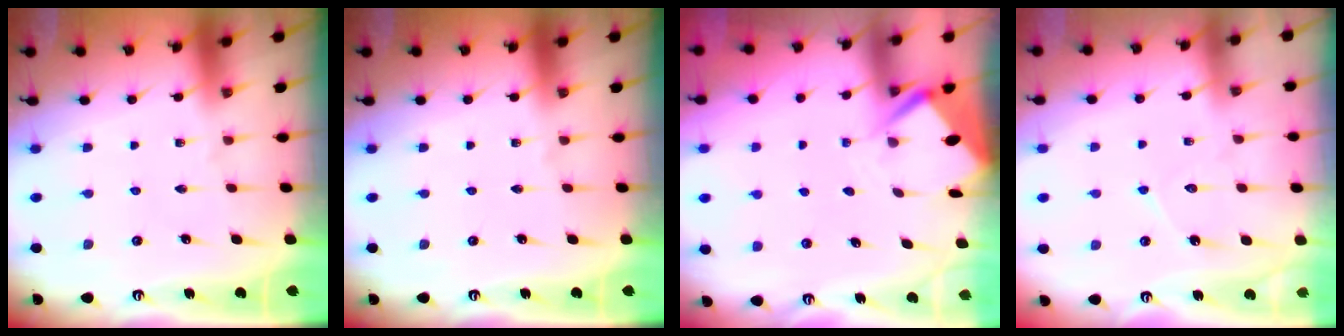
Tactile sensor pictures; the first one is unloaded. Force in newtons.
{"total": 0.0}
{"total": 3.6, "press": 3.6, "slide": 0.3}
{"total": 7.3, "press": 7.3, "slide": 0.5}